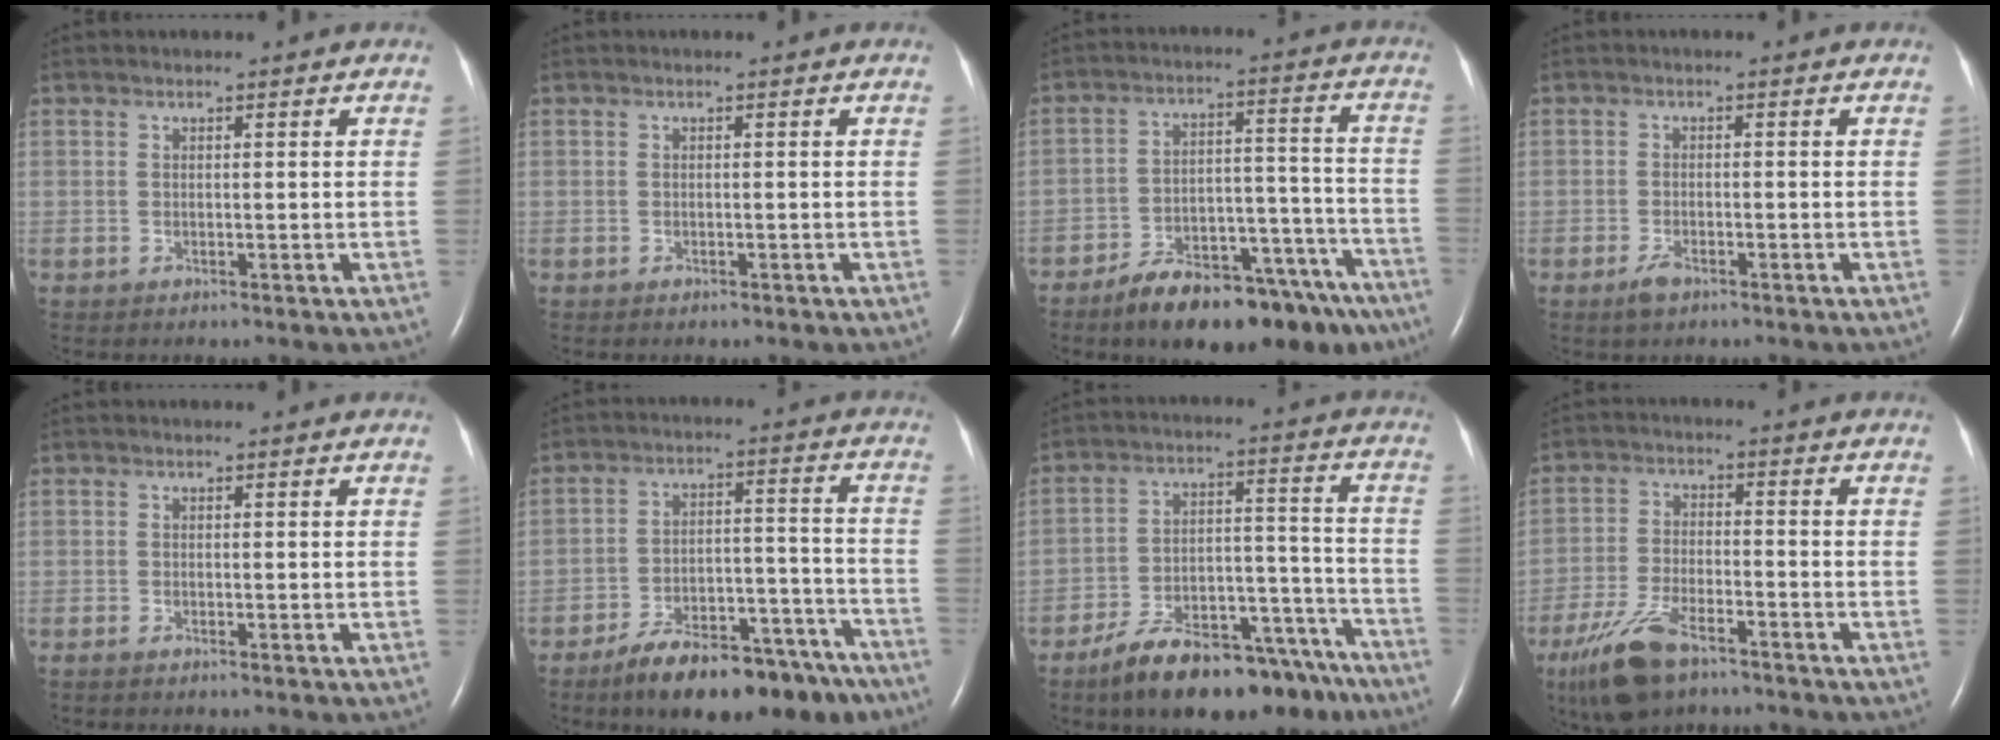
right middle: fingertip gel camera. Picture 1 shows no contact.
{"total": 0.5, "force": [-0.4, 0.3, 0.3], "torque": [-0.009, -0.001, -0.004]}
{"total": 19.3, "force": [-15.2, 5.8, 10.4], "torque": [-0.084, 0.043, -0.220]}
{"total": 2.3, "force": [-1.5, 0.8, 1.4], "torque": [-0.036, -0.002, -0.027]}
{"total": 0.5, "force": [-0.4, 0.0, 0.2], "torque": [-0.012, -0.002, -0.010]}
{"total": 17.4, "force": [-13.7, 6.0, 8.8], "torque": [-0.096, 0.042, -0.206]}
{"total": 19.0, "force": [-15.3, 6.6, 9.1], "torque": [-0.098, 0.043, -0.233]}
{"total": 10.6, "force": [-7.4, 3.6, 6.7], "torque": [-0.144, -0.016, -0.136]}